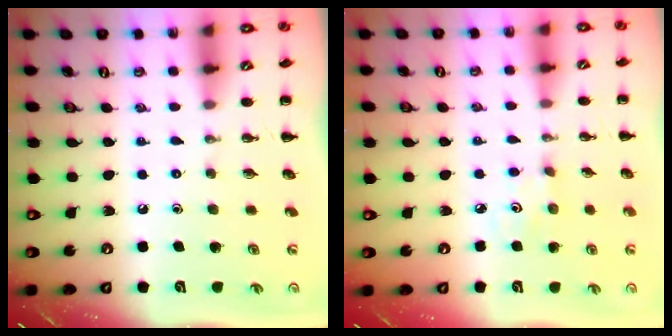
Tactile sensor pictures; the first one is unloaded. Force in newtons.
{"total": 2.7, "press": 2.6, "slide": 0.6}